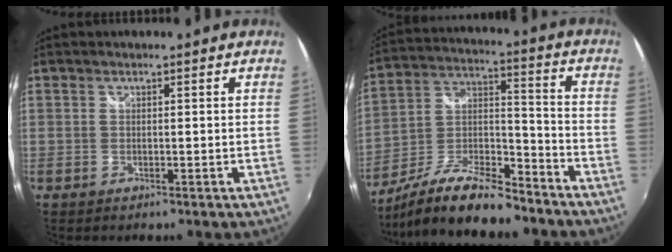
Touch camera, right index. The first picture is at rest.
{"total": 18.1, "force": [-13.9, 5.1, 10.4], "torque": [-0.208, -0.008, -0.242]}